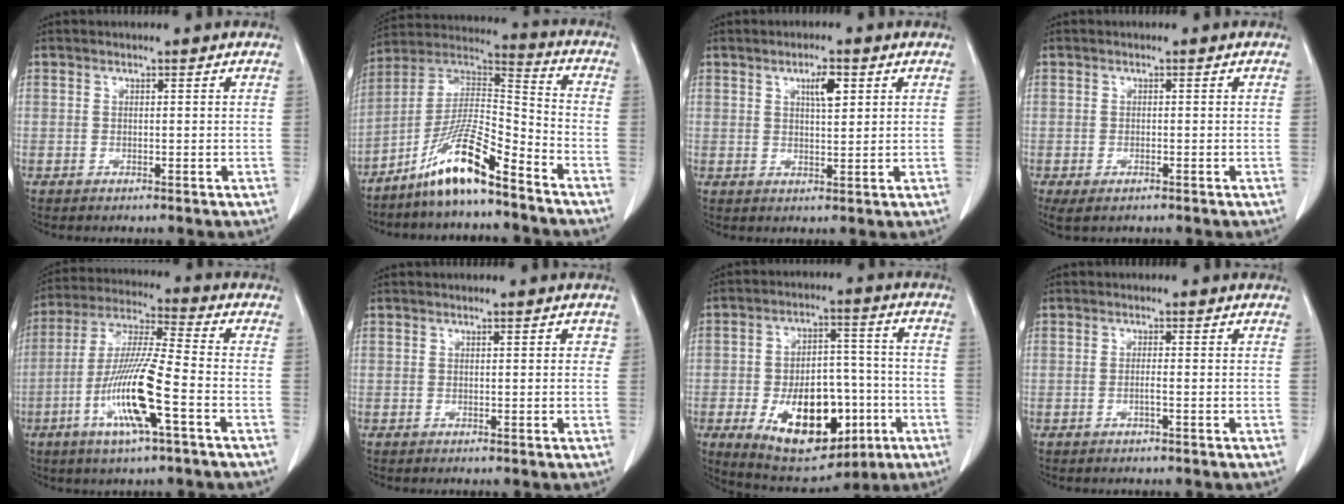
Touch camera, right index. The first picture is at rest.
{"total": 13.1, "force": [-9.1, 1.2, 9.4], "torque": [-0.182, 0.008, -0.171]}
{"total": 3.7, "force": [1.7, 0.9, 3.2], "torque": [-0.054, -0.001, 0.028]}
{"total": 2.7, "force": [-1.7, 0.9, 1.9], "torque": [-0.035, -0.007, -0.022]}
{"total": 13.8, "force": [-4.9, 0.6, 12.9], "torque": [-0.262, -0.009, -0.095]}
{"total": 1.3, "force": [0.4, 0.6, 1.0], "torque": [-0.008, 0.004, 0.004]}
{"total": 17.6, "force": [-6.2, 9.6, 13.4], "torque": [-0.222, 0.015, -0.080]}
{"total": 1.1, "force": [-0.4, -0.1, 1.0], "torque": [-0.019, 0.000, -0.008]}